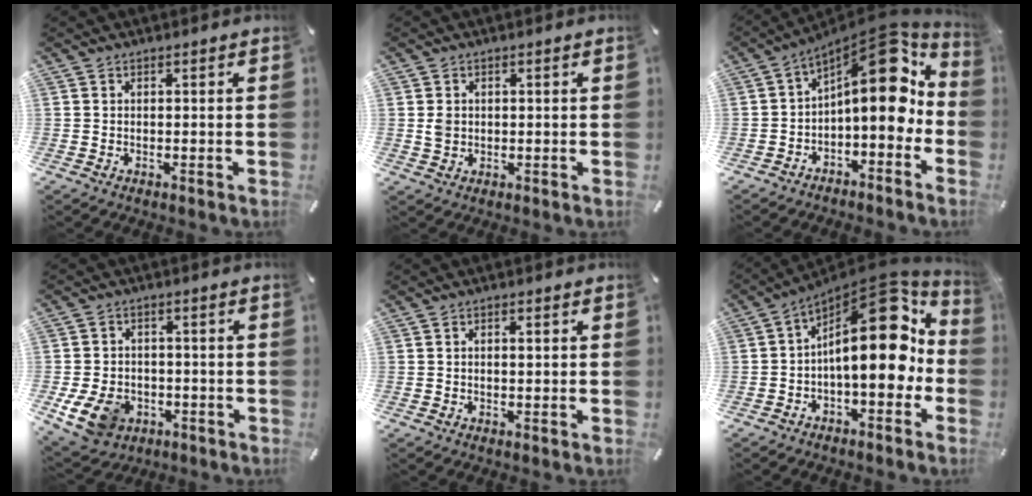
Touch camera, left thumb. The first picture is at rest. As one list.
[{"total": 2.4, "force": [0.3, 2.1, 1.0], "torque": [-0.015, 0.002, 0.003]}, {"total": 15.7, "force": [5.3, 7.7, 12.6], "torque": [-0.164, -0.057, 0.085]}, {"total": 9.4, "force": [-3.5, 7.3, 4.8], "torque": [-0.106, 0.019, -0.062]}, {"total": 1.3, "force": [0.2, 0.6, 1.1], "torque": [-0.023, 0.005, 0.002]}, {"total": 20.9, "force": [3.8, 9.6, 18.2], "torque": [-0.273, -0.048, 0.061]}]